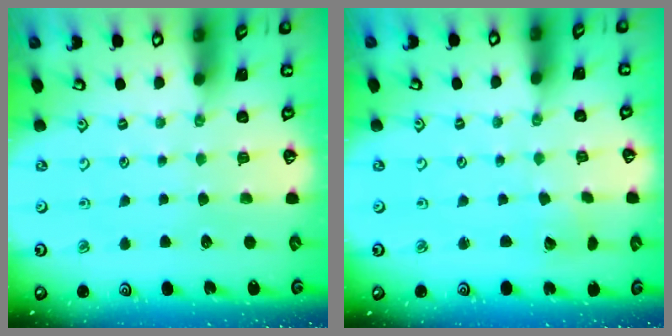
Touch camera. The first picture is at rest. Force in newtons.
{"total": 2.6, "press": 2.6, "slide": 0.3}